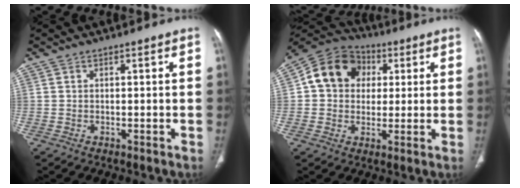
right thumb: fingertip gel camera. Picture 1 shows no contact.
{"total": 12.6, "force": [2.5, 10.6, 6.3], "torque": [-0.088, 0.015, 0.030]}